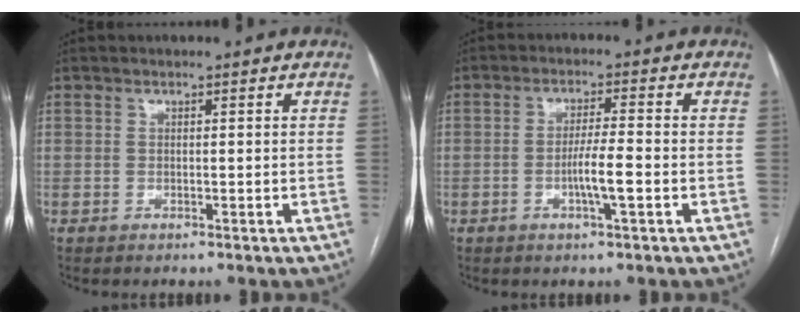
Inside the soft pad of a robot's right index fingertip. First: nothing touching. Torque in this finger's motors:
{"motor_torque": [1.10, 0.38, 0.35, 0.07]}